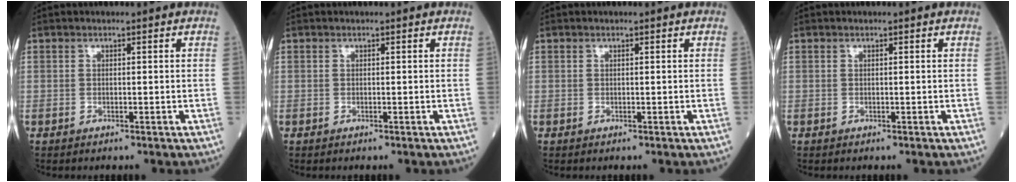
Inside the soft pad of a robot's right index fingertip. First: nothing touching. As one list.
[{"total": 0.0}, {"total": 0.0}, {"total": 0.0}]